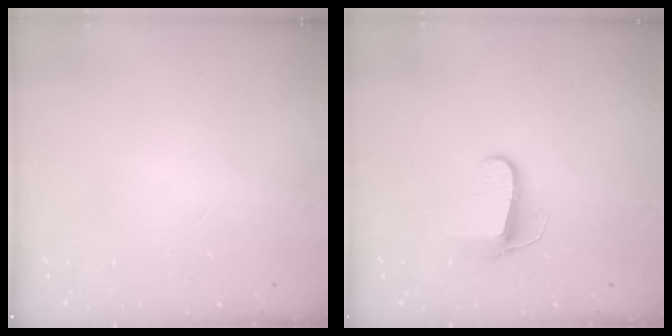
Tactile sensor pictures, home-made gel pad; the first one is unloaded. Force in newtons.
{"total": 8.1, "press": 8.1, "slide": 0.9}